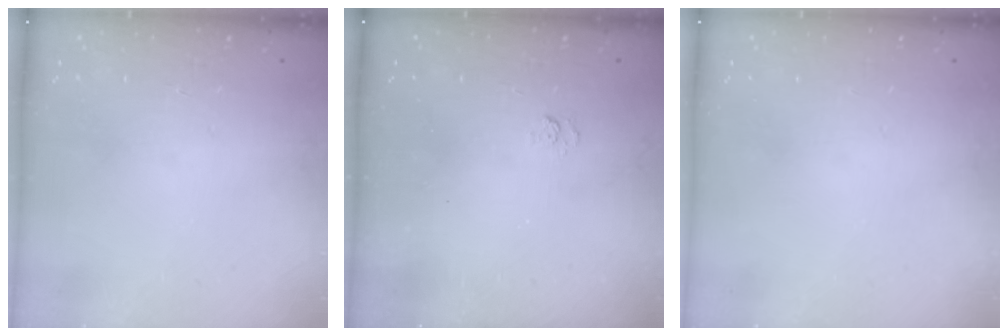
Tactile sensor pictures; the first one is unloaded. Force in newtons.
{"total": 2.1, "press": 1.6, "slide": 1.3}
{"total": 0.0}